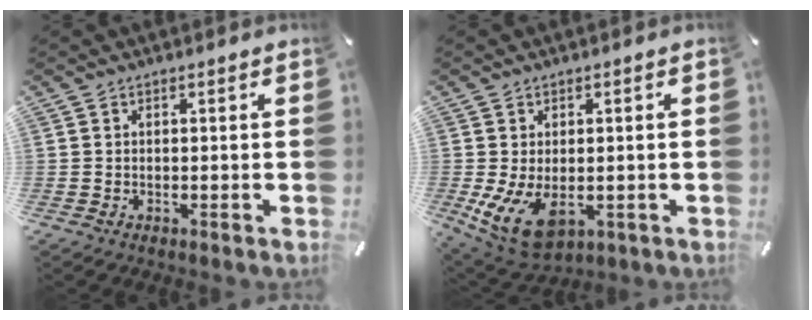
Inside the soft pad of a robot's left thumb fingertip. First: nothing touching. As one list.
[{"total": 9.2, "force": [-1.5, 5.7, 7.1], "torque": [-0.147, -0.013, -0.022]}]